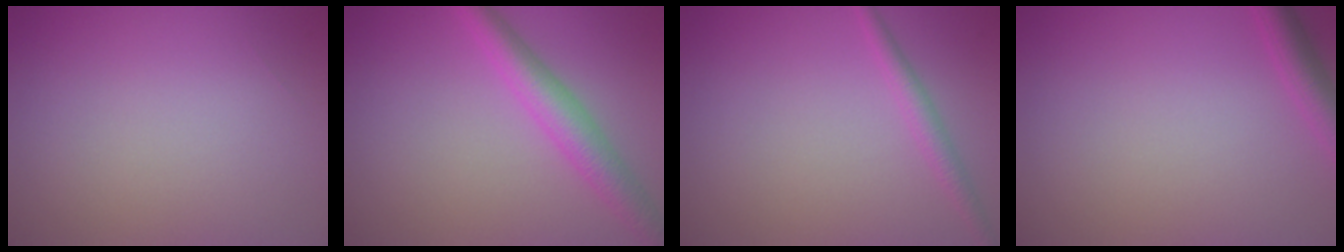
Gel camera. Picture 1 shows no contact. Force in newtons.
{"total": 3.7, "press": 3.7, "slide": 0.1}
{"total": 1.6, "press": 1.6, "slide": 0.1}
{"total": 2.5, "press": 2.5, "slide": 0.1}